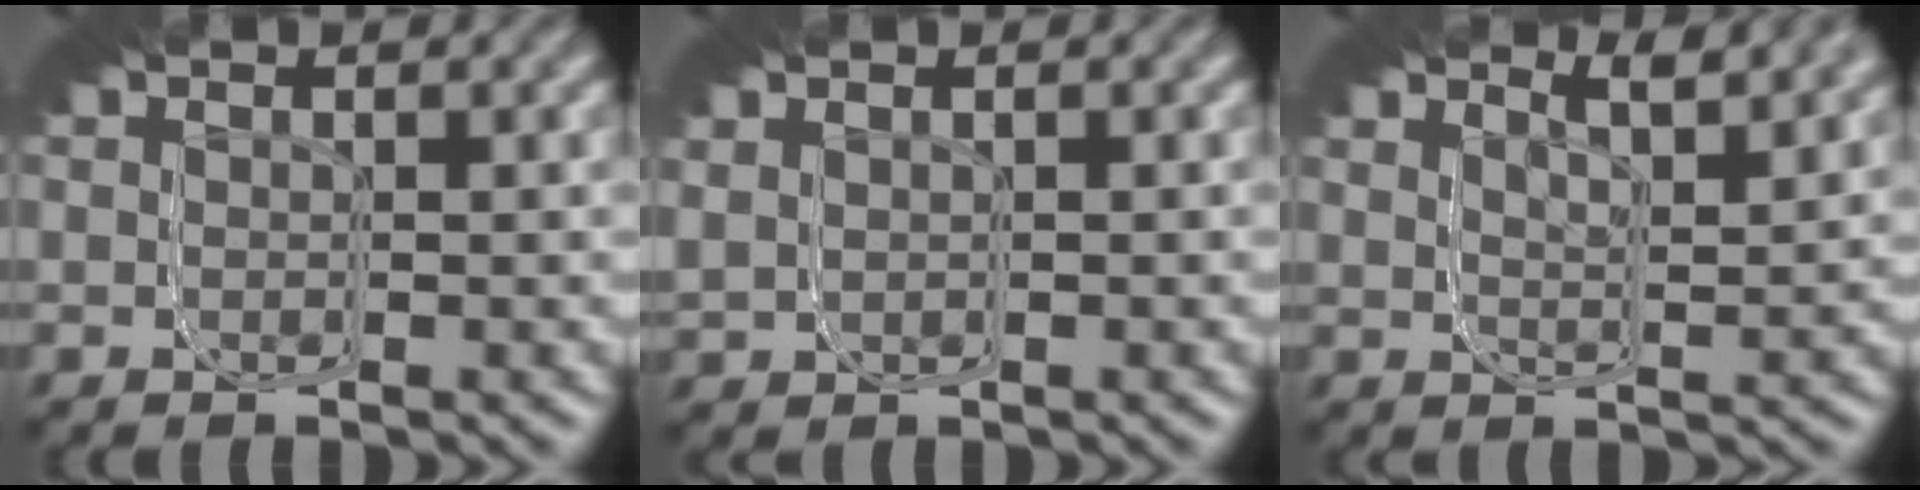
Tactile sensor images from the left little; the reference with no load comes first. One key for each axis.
{"total": 2.8, "fx": 0.3, "fy": 2.5, "fz": 1.1, "tx": -0.040, "ty": -0.005, "tz": 0.005}
{"total": 4.0, "fx": 4.0, "fy": -0.7, "fz": 0.0, "tx": -0.024, "ty": 0.035, "tz": 0.048}